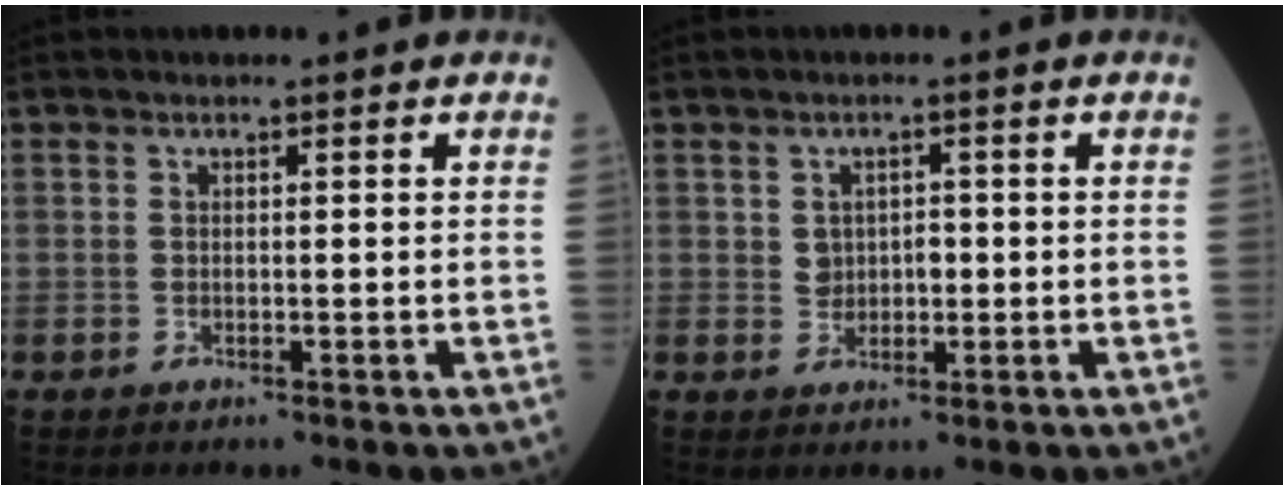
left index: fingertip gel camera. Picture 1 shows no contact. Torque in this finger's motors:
{"motor_torque": [0.15, 0.05, 0.00, 0.00]}